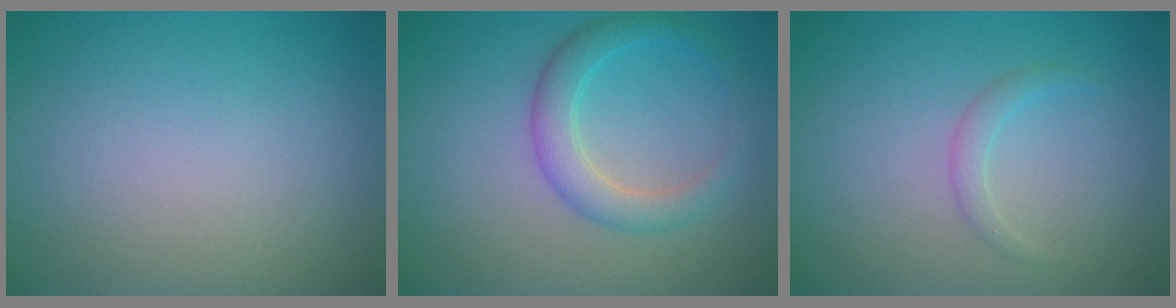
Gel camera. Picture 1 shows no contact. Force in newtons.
{"total": 3.2, "press": 3.2, "slide": 0.1}
{"total": 1.2, "press": 1.2, "slide": 0.1}